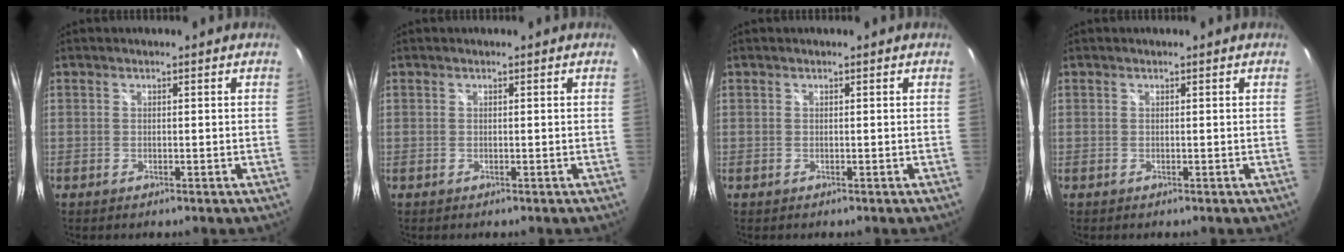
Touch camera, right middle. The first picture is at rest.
{"total": 0.0}
{"total": 0.0}
{"total": 0.0}